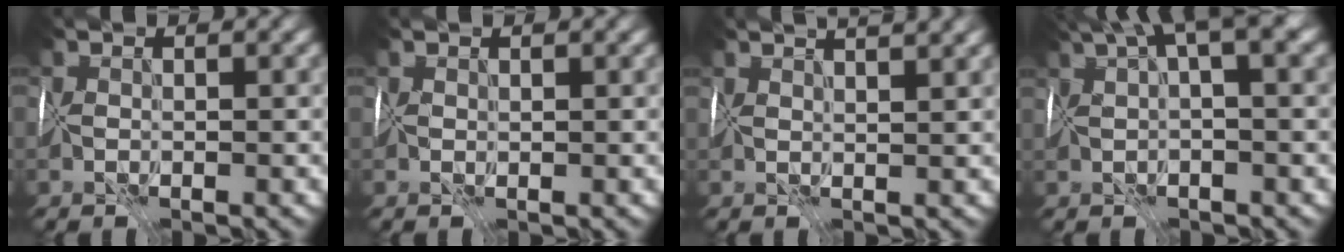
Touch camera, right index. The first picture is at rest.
{"total": 0.6, "force": [0.5, 0.4, 0.2], "torque": [-0.004, 0.001, 0.011]}
{"total": 4.9, "force": [3.7, 1.4, 3.0], "torque": [-0.047, 0.037, 0.057]}
{"total": 6.7, "force": [3.8, 1.1, 5.4], "torque": [-0.106, 0.018, 0.071]}